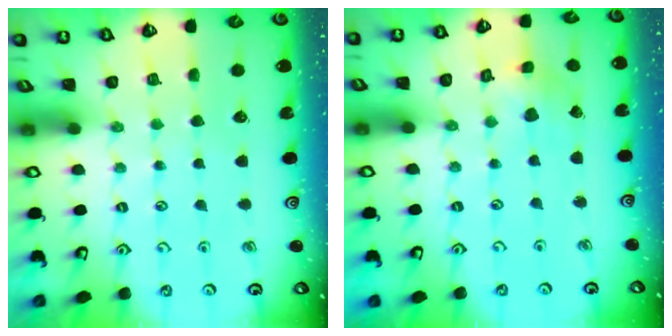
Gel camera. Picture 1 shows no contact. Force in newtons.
{"total": 2.9, "press": 2.9, "slide": 0.2}